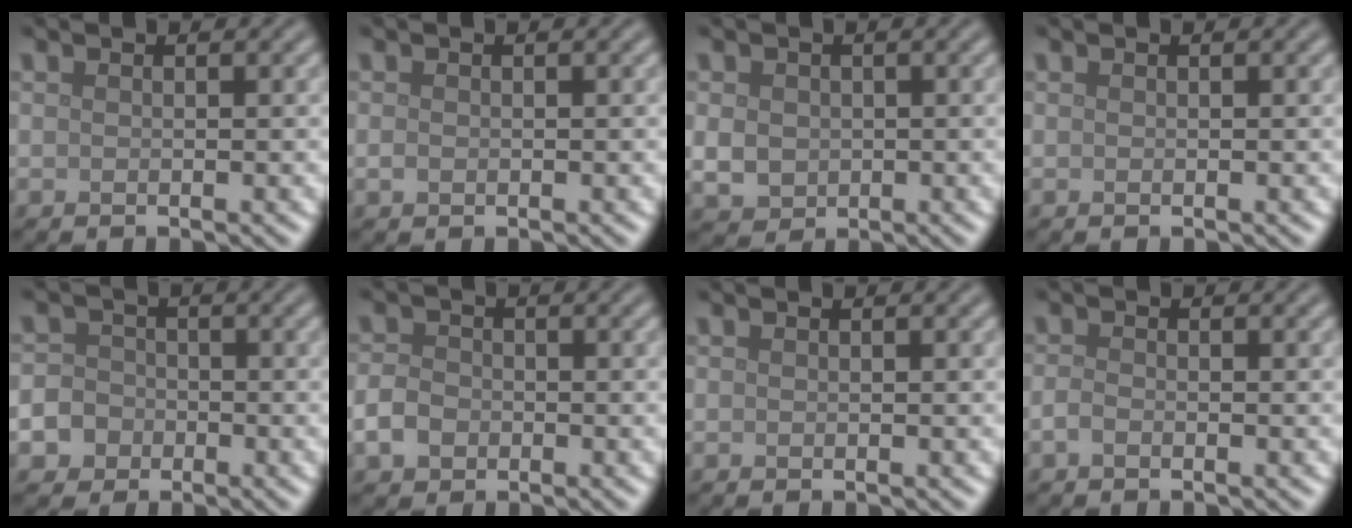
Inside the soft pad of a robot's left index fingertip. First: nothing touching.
{"total": 0.6, "force": [-0.1, 0.5, 0.3], "torque": [-0.006, -0.003, -0.003]}
{"total": 2.6, "force": [0.0, 2.3, 1.3], "torque": [-0.028, -0.004, -0.002]}
{"total": 0.0}
{"total": 6.0, "force": [-2.9, 5.2, 1.3], "torque": [-0.015, -0.010, -0.071]}
{"total": 2.5, "force": [-0.9, 2.0, 1.2], "torque": [-0.024, -0.001, -0.023]}
{"total": 0.0}
{"total": 0.9, "force": [-0.6, 0.4, 0.6], "torque": [-0.014, -0.001, -0.014]}